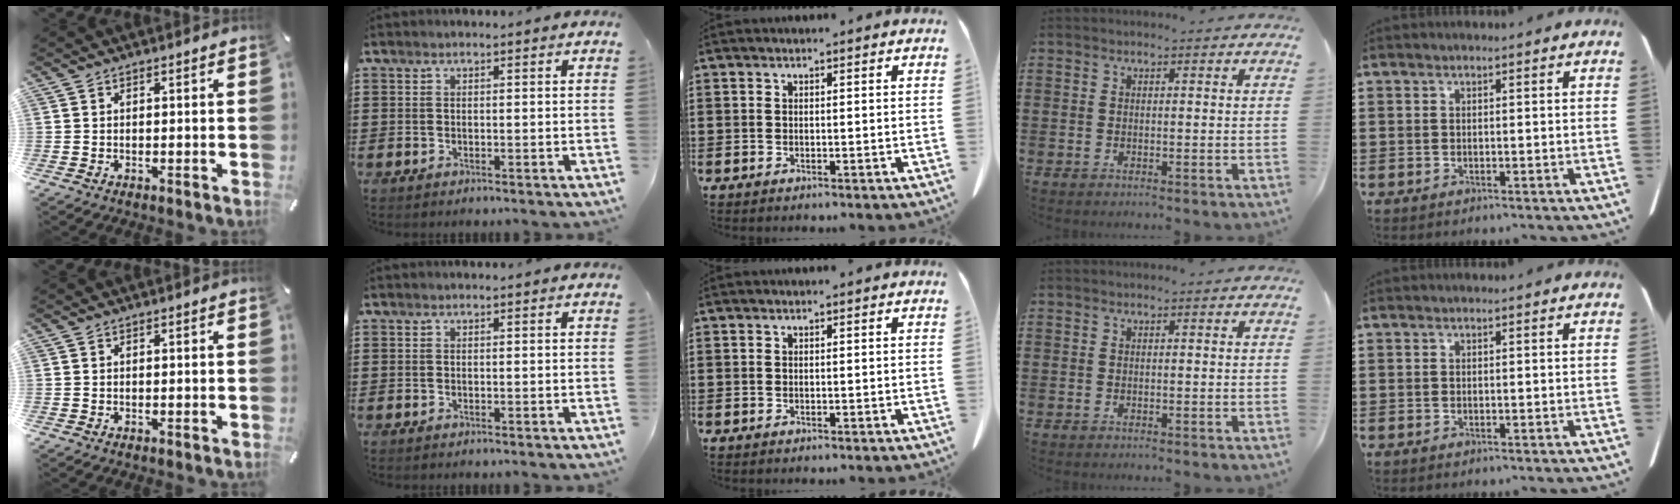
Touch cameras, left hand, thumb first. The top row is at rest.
{}